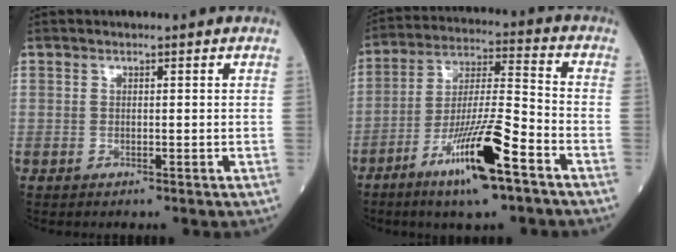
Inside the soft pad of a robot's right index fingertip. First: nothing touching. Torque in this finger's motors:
{"motor_torque": [1.73, -0.41, 1.06, 0.21]}